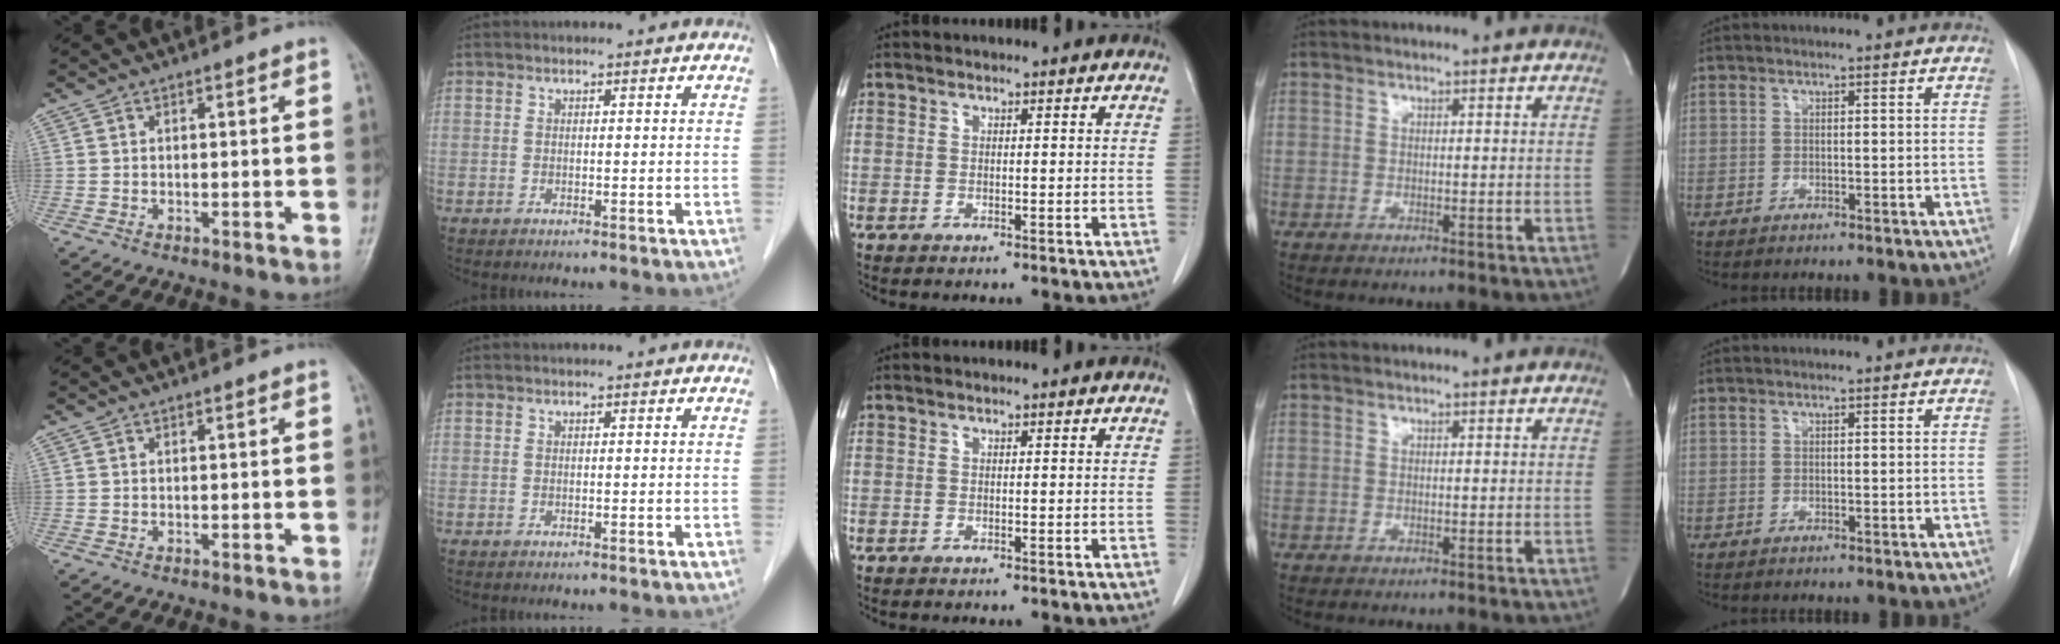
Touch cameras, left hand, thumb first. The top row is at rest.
{}